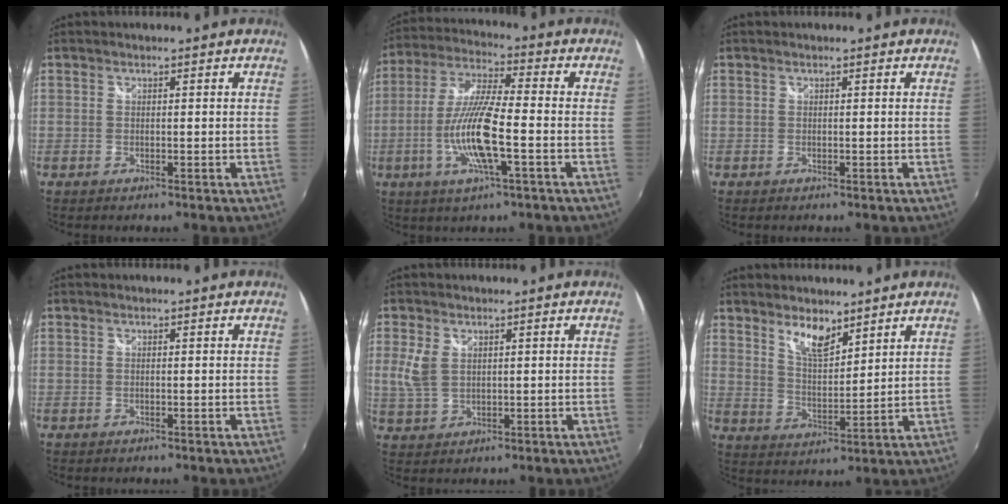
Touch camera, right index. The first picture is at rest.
{"total": 12.9, "force": [-3.8, 1.8, 12.2], "torque": [-0.248, -0.009, -0.071]}
{"total": 0.0}
{"total": 0.0}
{"total": 4.8, "force": [1.0, 3.3, 3.3], "torque": [-0.077, 0.001, 0.023]}
{"total": 6.7, "force": [5.0, 2.3, 3.9], "torque": [-0.063, 0.000, 0.092]}